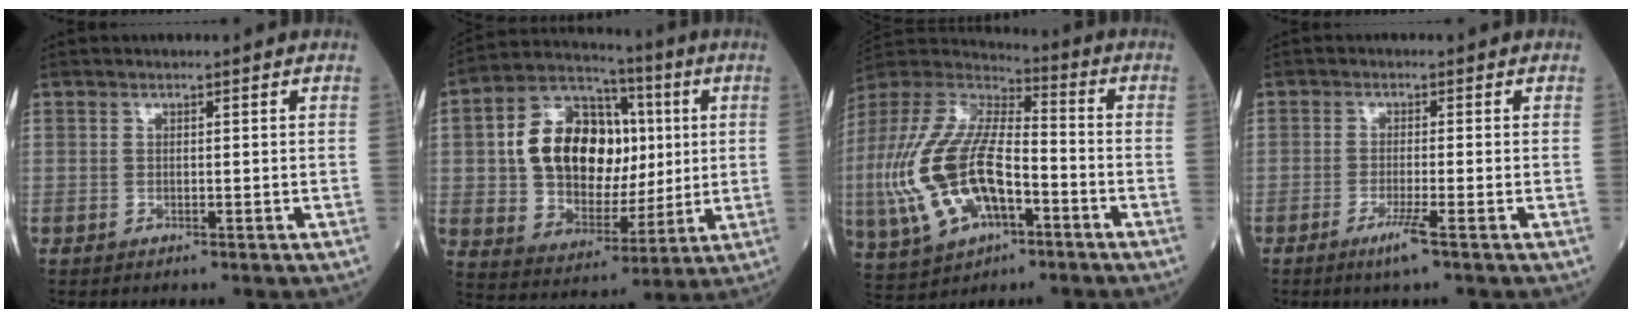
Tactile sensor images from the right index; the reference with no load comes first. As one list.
[{"total": 17.5, "force": [2.8, 11.2, 13.2], "torque": [-0.244, 0.037, 0.051]}, {"total": 19.8, "force": [-5.5, 8.9, 16.8], "torque": [-0.385, 0.000, -0.095]}, {"total": 3.4, "force": [-2.0, -0.5, 2.8], "torque": [-0.058, -0.011, -0.040]}]